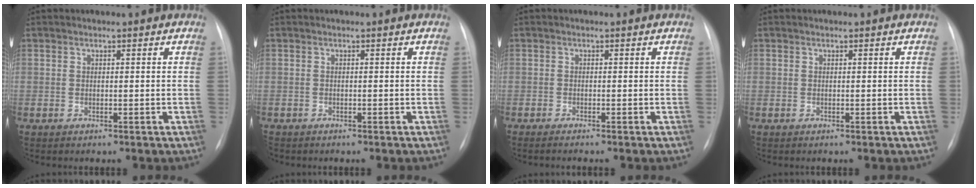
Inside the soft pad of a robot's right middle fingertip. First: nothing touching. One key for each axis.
{"total": 1.0, "fx": -0.8, "fy": 0.5, "fz": 0.2, "tx": -0.006, "ty": 0.000, "tz": -0.013}
{"total": 1.9, "fx": -1.5, "fy": -0.2, "fz": 1.1, "tx": -0.014, "ty": -0.002, "tz": -0.020}
{"total": 0.0}